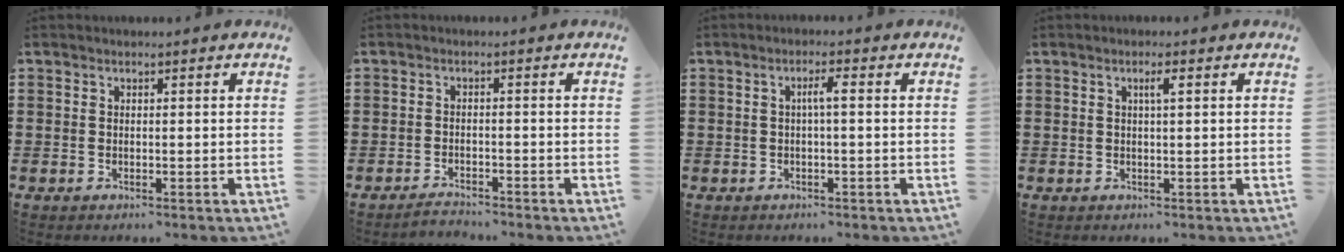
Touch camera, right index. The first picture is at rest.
{"total": 2.0, "force": [-2.0, 0.2, -0.1], "torque": [-0.005, 0.003, -0.043]}
{"total": 2.4, "force": [0.0, 0.1, 2.4], "torque": [-0.046, 0.002, -0.003]}
{"total": 1.7, "force": [0.6, 0.1, 1.6], "torque": [-0.033, 0.002, 0.008]}